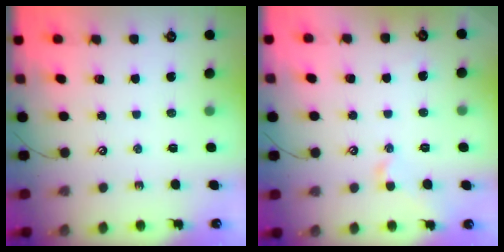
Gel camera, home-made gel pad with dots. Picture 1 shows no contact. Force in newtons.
{"total": 2.2, "press": 2.1, "slide": 0.5}